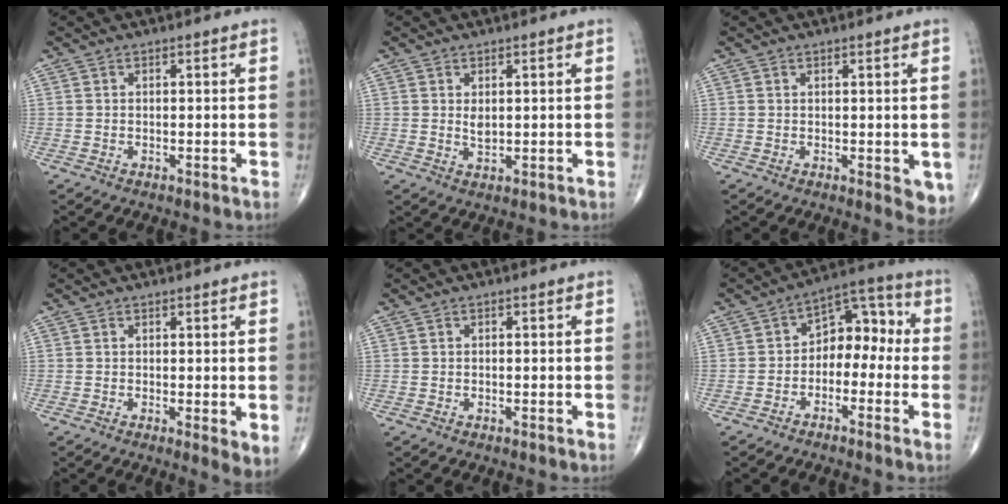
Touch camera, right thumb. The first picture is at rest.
{"total": 2.0, "force": [0.5, 1.1, 1.6], "torque": [-0.024, -0.007, 0.011]}
{"total": 3.8, "force": [-0.1, 1.7, 3.4], "torque": [-0.029, -0.008, 0.001]}
{"total": 3.3, "force": [0.0, 0.9, 3.1], "torque": [-0.048, -0.013, -0.001]}
{"total": 0.0}
{"total": 9.4, "force": [-1.6, 6.4, 6.7], "torque": [-0.060, 0.050, -0.042]}